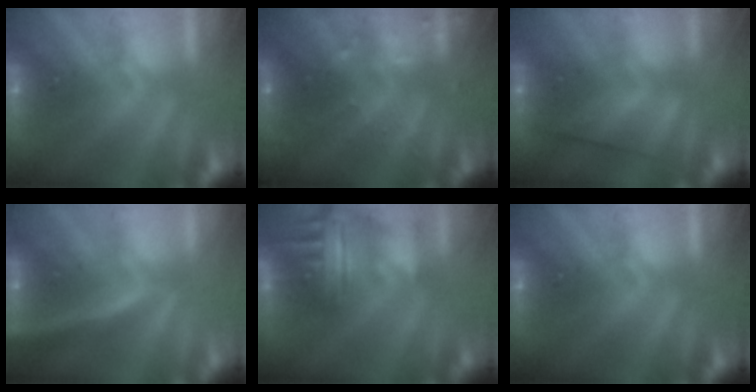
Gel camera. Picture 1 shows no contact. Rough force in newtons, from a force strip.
{"total": 2.9}
{"total": 2.6}
{"total": 2.8}
{"total": 9.6}
{"total": 0.0}